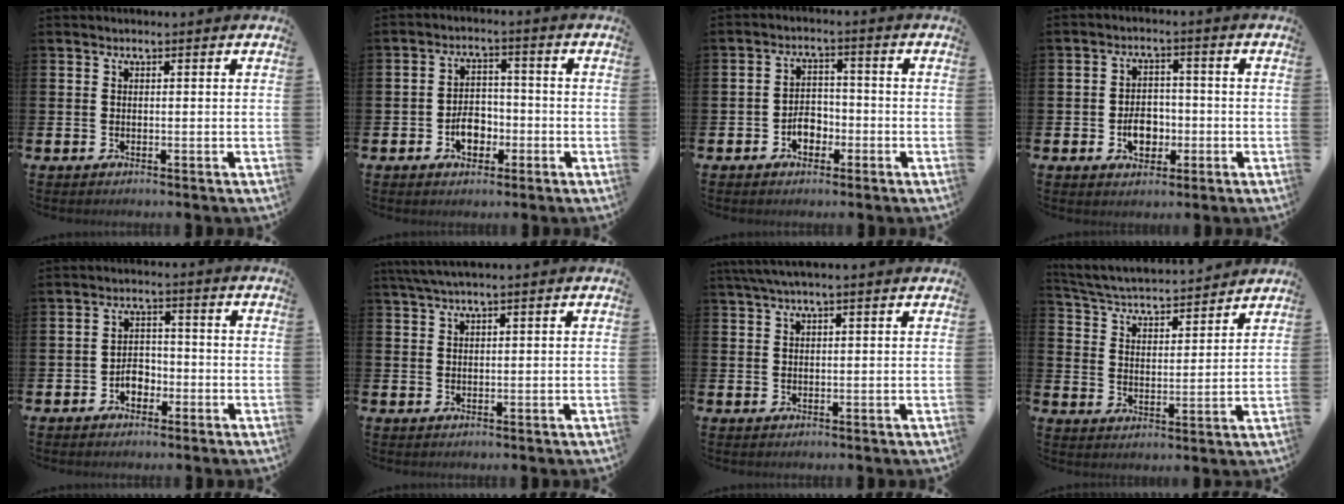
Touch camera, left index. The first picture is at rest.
{"total": 4.4, "force": [-1.6, 3.0, 2.7], "torque": [-0.030, -0.001, -0.037]}
{"total": 3.6, "force": [-1.7, 2.5, 2.0], "torque": [-0.026, 0.002, -0.039]}
{"total": 4.7, "force": [-1.3, 3.4, 3.1], "torque": [-0.037, -0.001, -0.029]}
{"total": 3.3, "force": [-1.6, 2.3, 1.7], "torque": [-0.021, 0.001, -0.038]}
{"total": 2.3, "force": [1.8, 0.0, 1.4], "torque": [-0.032, 0.004, 0.033]}
{"total": 2.8, "force": [2.2, 0.1, 1.7], "torque": [-0.039, 0.003, 0.040]}
{"total": 4.5, "force": [4.5, 0.5, 0.6], "torque": [-0.034, -0.044, 0.072]}